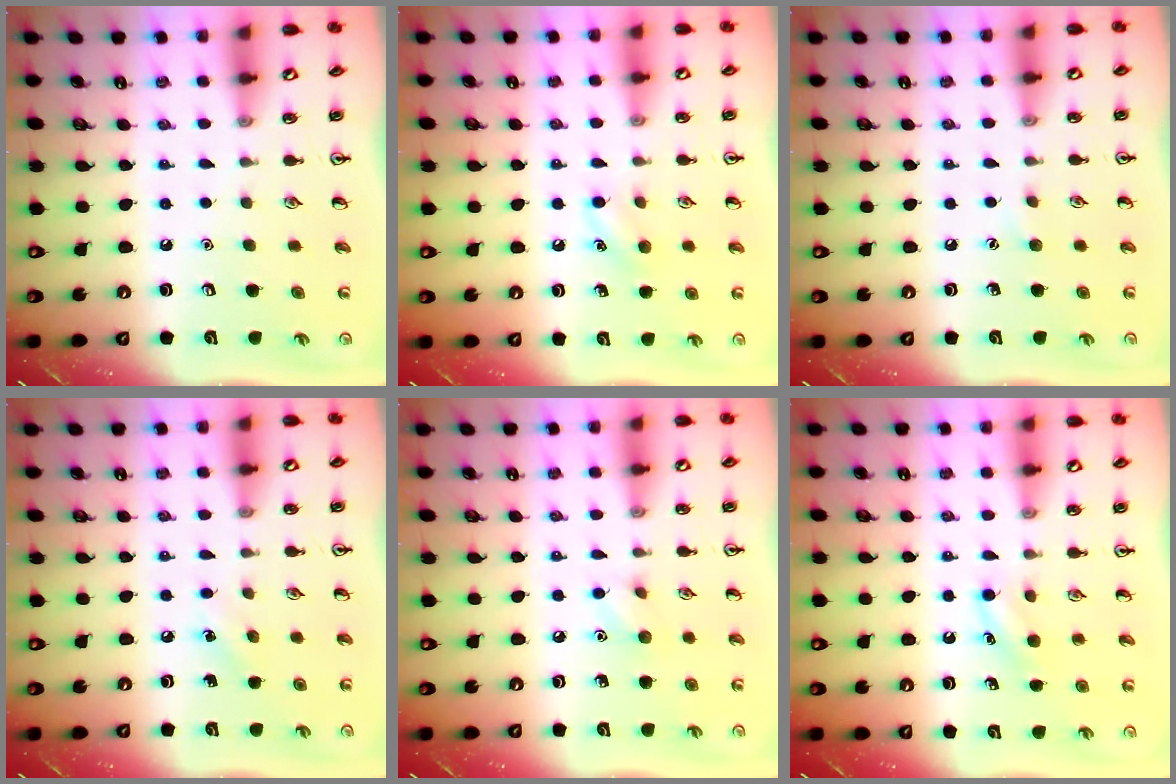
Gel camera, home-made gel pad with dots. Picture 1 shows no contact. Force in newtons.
{"total": 6.6, "press": 6.3, "slide": 2.0}
{"total": 3.8, "press": 3.6, "slide": 1.0}
{"total": 5.4, "press": 5.0, "slide": 1.8}
{"total": 6.3, "press": 6.0, "slide": 2.0}
{"total": 4.7, "press": 4.5, "slide": 1.4}